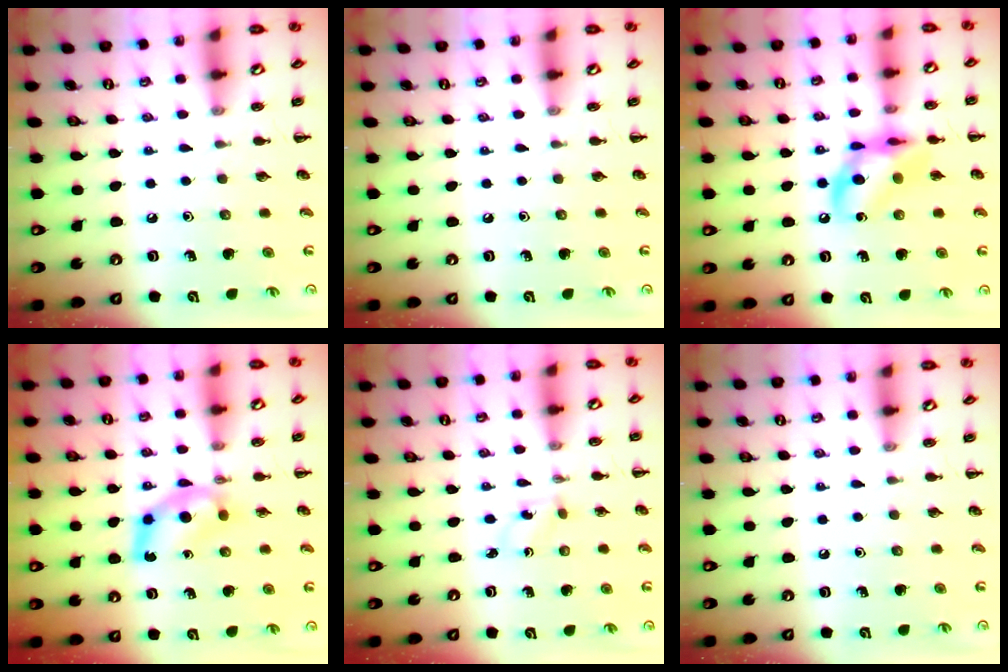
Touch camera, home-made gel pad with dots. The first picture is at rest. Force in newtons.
{"total": 0.0}
{"total": 12.5, "press": 12.2, "slide": 2.7}
{"total": 6.2, "press": 6.2, "slide": 0.9}
{"total": 0.9, "press": 0.7, "slide": 0.5}
{"total": 0.0}